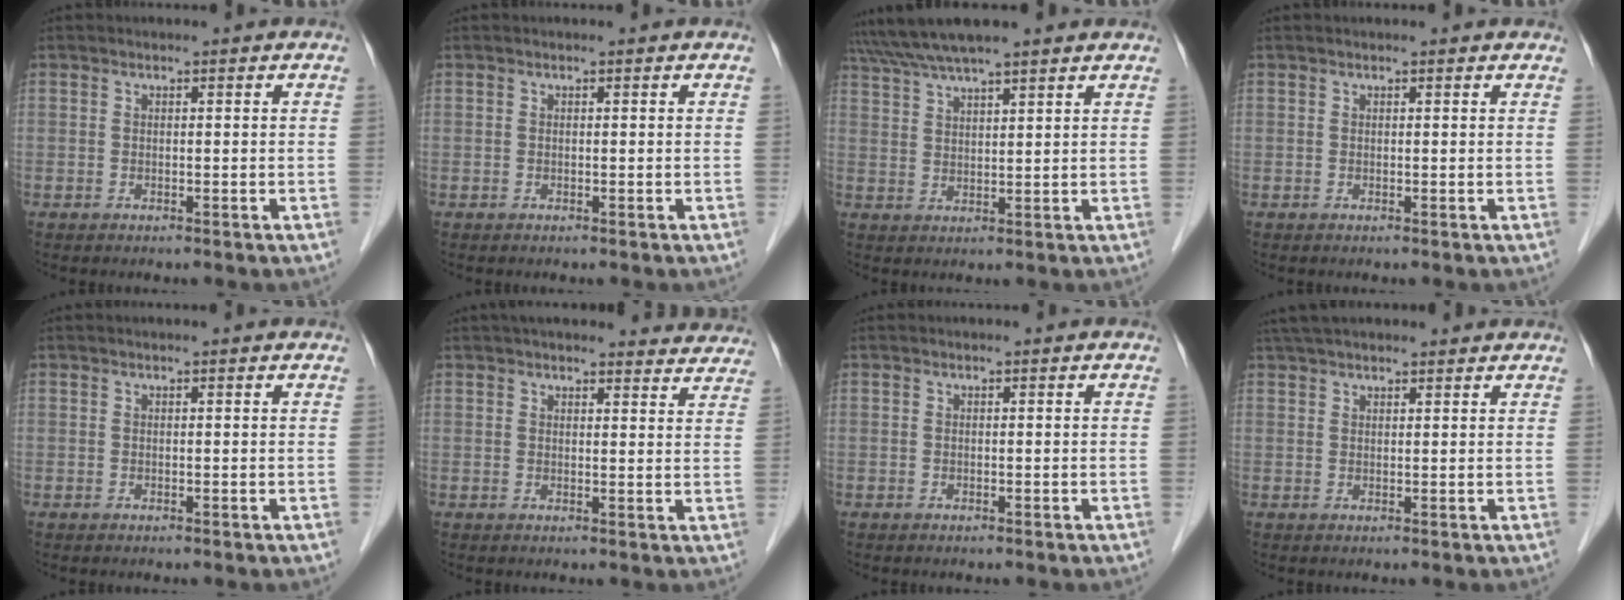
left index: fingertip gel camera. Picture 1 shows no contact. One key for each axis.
{"total": 0.0}
{"total": 9.7, "fx": 8.5, "fy": 0.3, "fz": 4.7, "tx": -0.085, "ty": 0.042, "tz": 0.130}
{"total": 2.3, "fx": 2.1, "fy": 0.6, "fz": 0.7, "tx": -0.012, "ty": 0.018, "tz": 0.016}
{"total": 1.1, "fx": 1.0, "fy": 0.1, "fz": 0.4, "tx": -0.011, "ty": 0.010, "tz": 0.009}
{"total": 19.6, "fx": 18.2, "fy": 4.0, "fz": 5.9, "tx": -0.069, "ty": -0.001, "tz": 0.210}
{"total": 0.0}
{"total": 10.2, "fx": 8.9, "fy": 2.3, "fz": 4.4, "tx": -0.066, "ty": 0.045, "tz": 0.130}